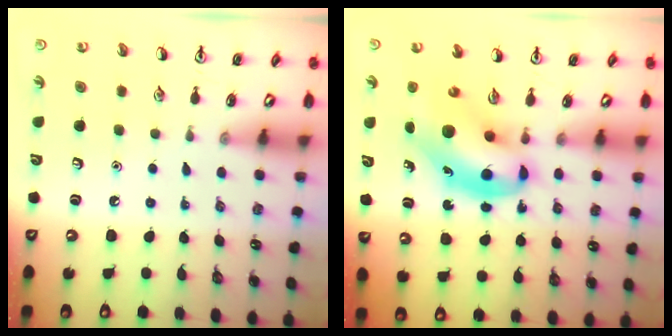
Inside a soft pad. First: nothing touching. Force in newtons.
{"total": 10.0, "press": 9.6, "slide": 2.8}